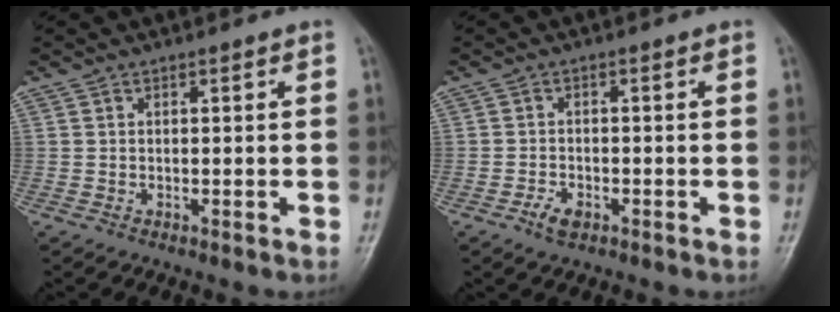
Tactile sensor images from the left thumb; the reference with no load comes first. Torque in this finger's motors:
{"motor_torque": [-0.01, 0.05, 0.09, -0.02, 0.00]}